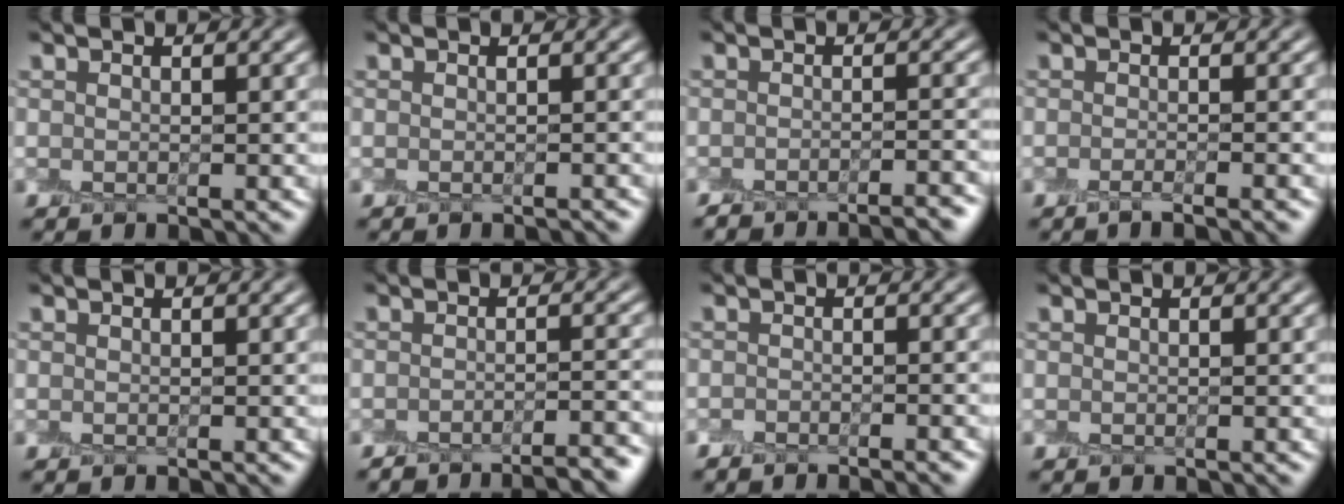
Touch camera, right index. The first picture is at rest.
{"total": 1.0, "force": [-0.7, 0.3, 0.7], "torque": [-0.004, 0.000, -0.013]}
{"total": 4.0, "force": [-3.6, 0.6, 1.7], "torque": [-0.022, 0.008, -0.049]}
{"total": 2.2, "force": [-1.3, 0.5, 1.7], "torque": [-0.010, -0.003, -0.025]}
{"total": 0.0}
{"total": 4.7, "force": [-4.0, 0.8, 2.3], "torque": [-0.029, 0.006, -0.057]}
{"total": 2.5, "force": [-2.1, 0.4, 1.2], "torque": [-0.015, 0.004, -0.031]}
{"total": 0.0}